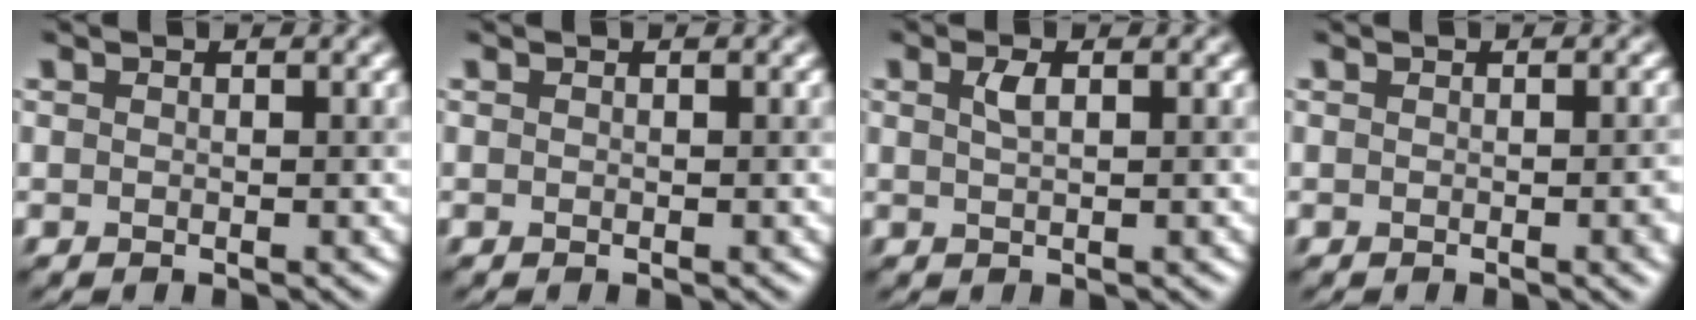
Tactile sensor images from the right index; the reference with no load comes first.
{"total": 0.0}
{"total": 1.4, "force": [0.6, 0.4, 1.2], "torque": [-0.025, 0.003, 0.011]}
{"total": 2.1, "force": [-0.3, 0.5, 2.1], "torque": [-0.019, 0.000, -0.004]}